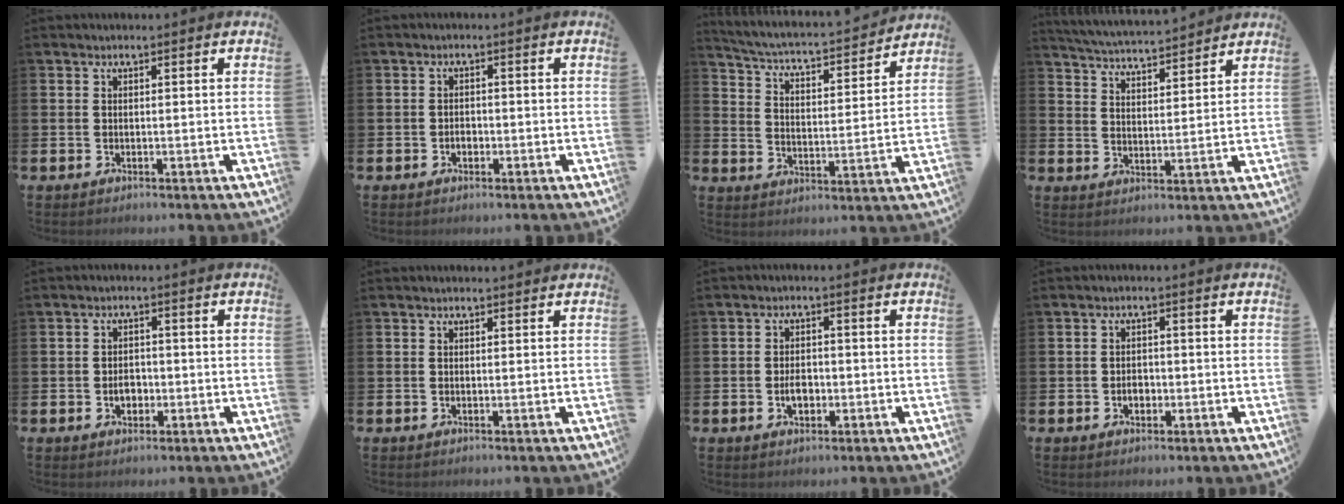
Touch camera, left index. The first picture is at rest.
{"total": 1.4, "force": [-0.5, 1.0, 0.9], "torque": [-0.013, 0.003, -0.012]}
{"total": 5.0, "force": [4.9, 0.2, 1.0], "torque": [-0.042, -0.041, 0.080]}
{"total": 5.0, "force": [5.0, 0.1, 0.4], "torque": [-0.028, -0.033, 0.089]}
{"total": 2.5, "force": [-0.7, 1.8, 1.5], "torque": [-0.011, -0.005, -0.020]}
{"total": 0.0}
{"total": 2.8, "force": [-0.6, 1.8, 2.0], "torque": [-0.019, -0.005, -0.017]}
{"total": 1.9, "force": [-0.6, 1.4, 1.1], "torque": [-0.010, 0.000, -0.015]}